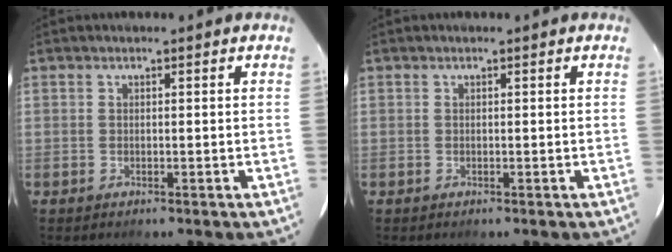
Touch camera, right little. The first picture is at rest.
{"total": 0.0}